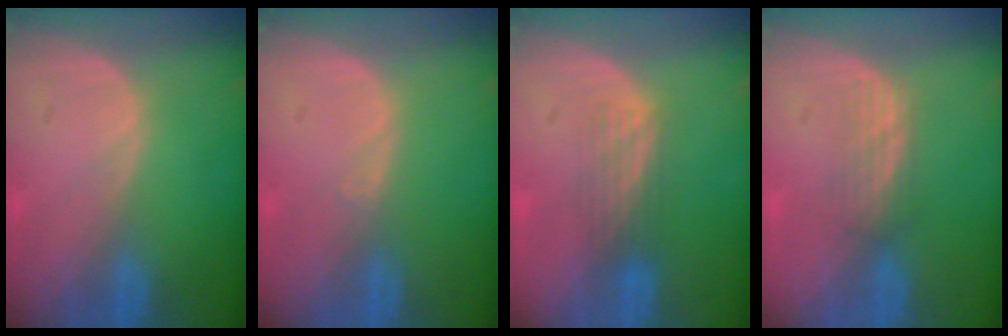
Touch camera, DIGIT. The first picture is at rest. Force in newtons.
{"total": 0.6, "press": 0.4, "slide": 0.4}
{"total": 2.9, "press": 2.9, "slide": 0.2}
{"total": 2.8, "press": 2.6, "slide": 1.0}